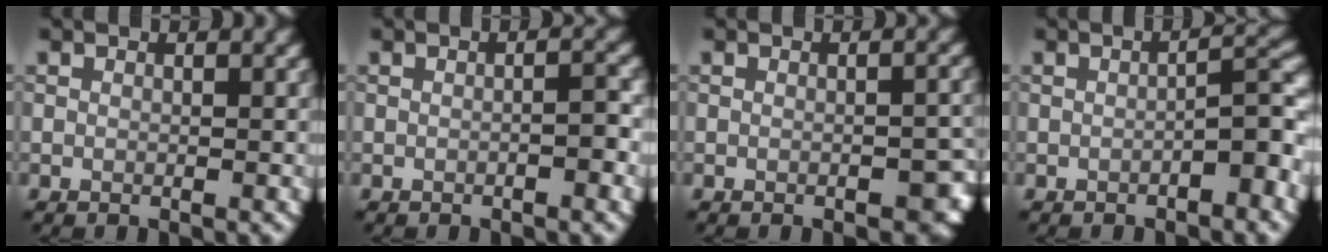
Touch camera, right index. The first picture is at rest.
{"total": 1.8, "force": [-0.6, 0.3, 1.7], "torque": [-0.024, 0.006, -0.012]}
{"total": 3.2, "force": [-1.5, 1.2, 2.6], "torque": [-0.032, 0.006, -0.017]}
{"total": 3.1, "force": [-1.4, 0.7, 2.7], "torque": [-0.039, 0.017, -0.023]}